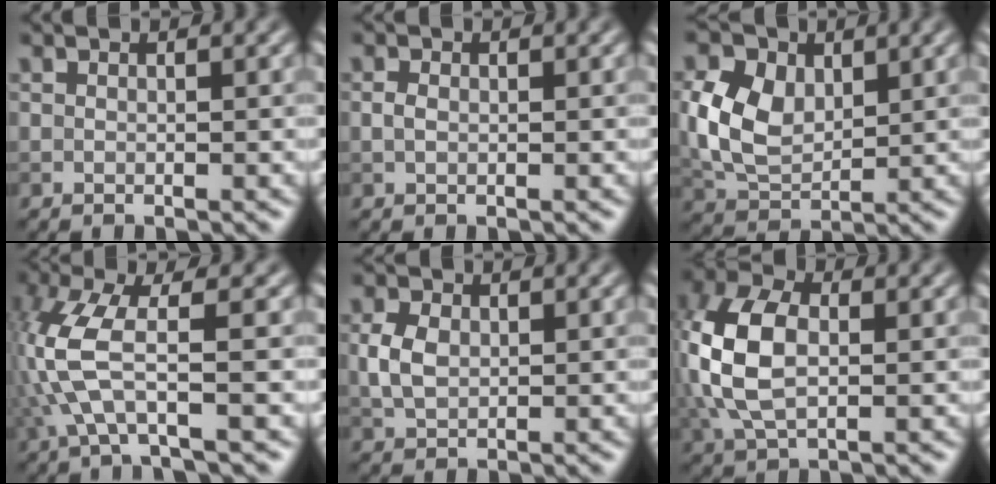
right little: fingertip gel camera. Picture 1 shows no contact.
{"total": 0.9, "force": [0.0, 0.6, 0.6], "torque": [-0.013, 0.001, 0.000]}
{"total": 6.6, "force": [1.3, 4.6, 4.5], "torque": [-0.108, 0.004, 0.022]}
{"total": 6.0, "force": [-1.0, 1.4, 5.7], "torque": [-0.149, 0.005, -0.019]}
{"total": 2.9, "force": [0.3, 2.1, 2.0], "torque": [-0.048, 0.002, 0.005]}
{"total": 8.3, "force": [0.4, 5.3, 6.4], "torque": [-0.166, 0.006, 0.003]}